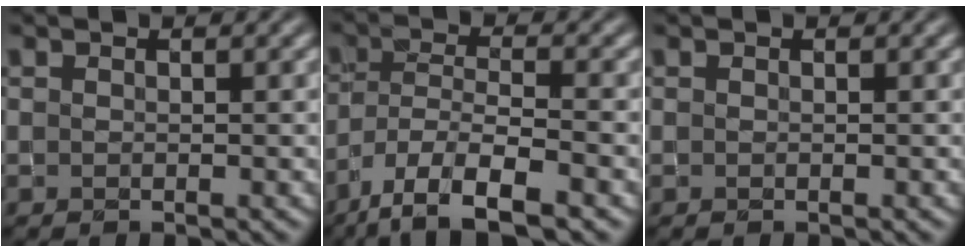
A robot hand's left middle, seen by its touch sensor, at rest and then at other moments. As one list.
[{"total": 7.9, "force": [-5.4, 2.4, 5.3], "torque": [-0.096, -0.006, -0.102]}, {"total": 0.0}]